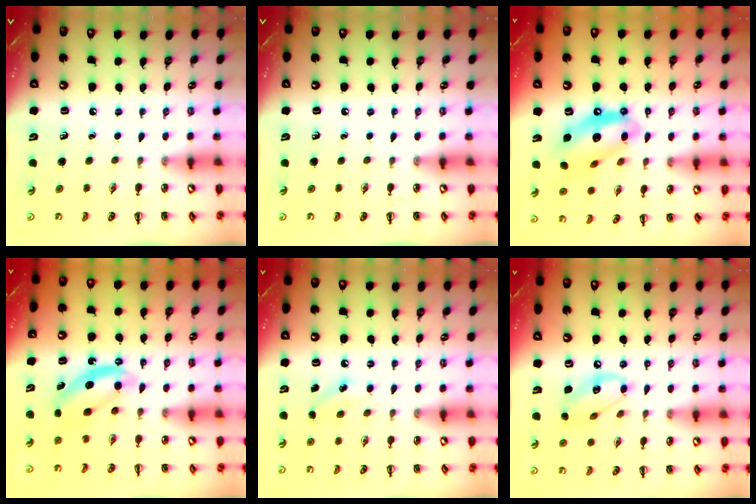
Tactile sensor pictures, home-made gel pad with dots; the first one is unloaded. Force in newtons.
{"total": 0.0}
{"total": 14.8, "press": 14.2, "slide": 4.0}
{"total": 7.0, "press": 6.9, "slide": 1.2}
{"total": 4.6, "press": 4.4, "slide": 1.4}
{"total": 8.9, "press": 8.7, "slide": 1.6}